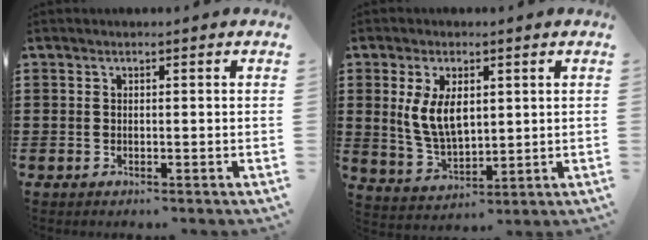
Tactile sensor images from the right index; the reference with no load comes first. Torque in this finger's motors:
{"motor_torque": [1.28, 0.86, 0.42, 0.21]}